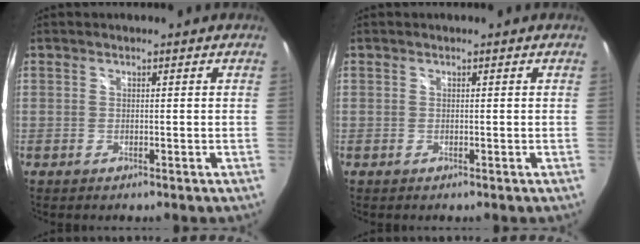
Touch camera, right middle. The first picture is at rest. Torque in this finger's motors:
{"motor_torque": [0.00, 0.00, 0.00, 0.01]}